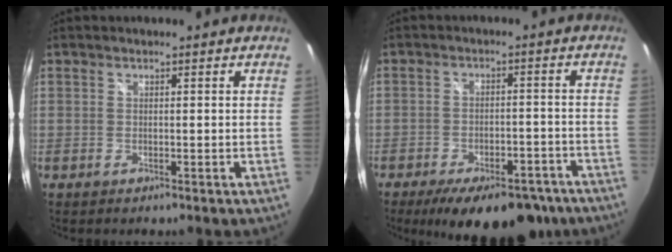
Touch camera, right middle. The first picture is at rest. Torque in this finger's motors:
{"motor_torque": [1.01, -1.13, 0.18, 0.13]}